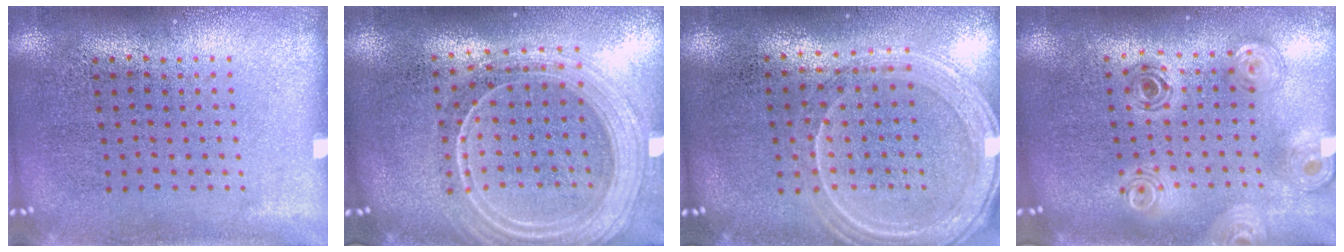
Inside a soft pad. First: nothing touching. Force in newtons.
{"total": 2.4, "press": 2.1, "slide": 1.2}
{"total": 1.3, "press": 1.3, "slide": 0.1}
{"total": 1.3, "press": 1.2, "slide": 0.5}